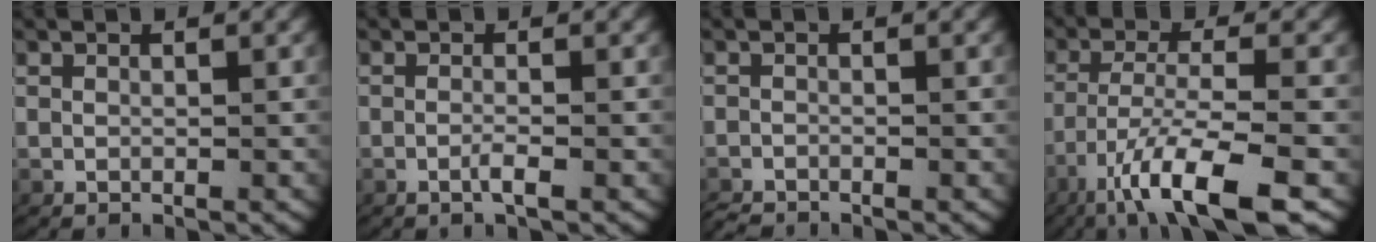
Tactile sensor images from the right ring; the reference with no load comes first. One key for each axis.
{"total": 1.3, "fx": -0.7, "fy": 0.2, "fz": 1.0, "tx": -0.026, "ty": -0.004, "tz": -0.015}
{"total": 1.3, "fx": -1.3, "fy": 0.0, "fz": 0.1, "tx": -0.012, "ty": -0.014, "tz": -0.017}
{"total": 8.3, "fx": -4.3, "fy": 2.8, "fz": 6.4, "tx": -0.136, "ty": -0.035, "tz": -0.047}